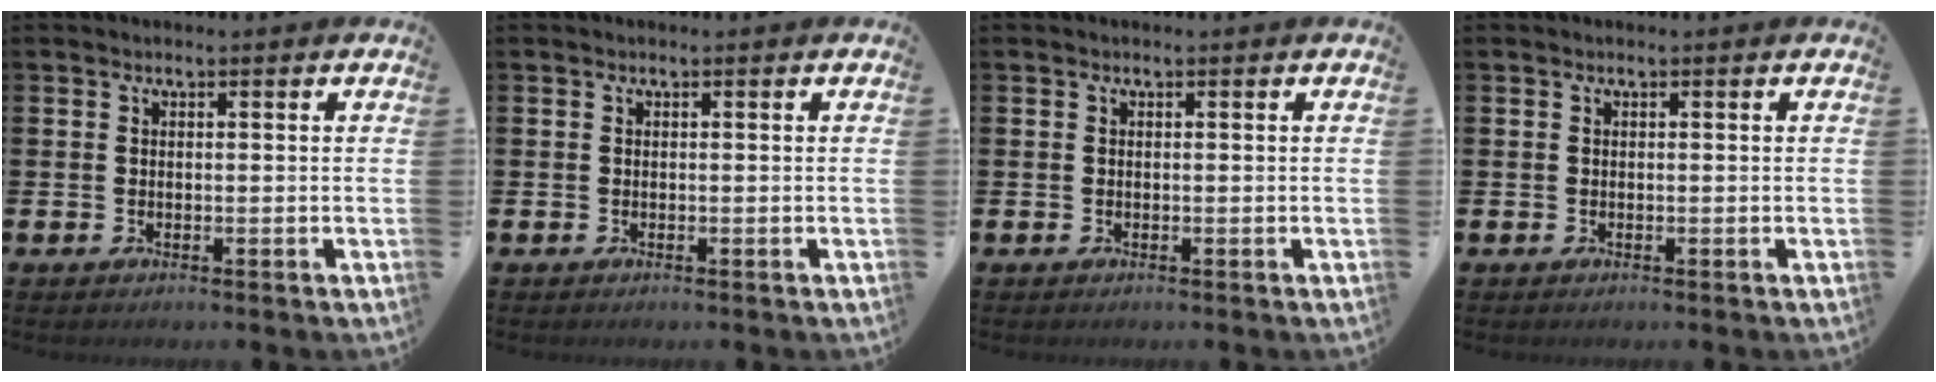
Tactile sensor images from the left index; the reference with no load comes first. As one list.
[{"total": 0.0}, {"total": 0.0}, {"total": 0.0}]